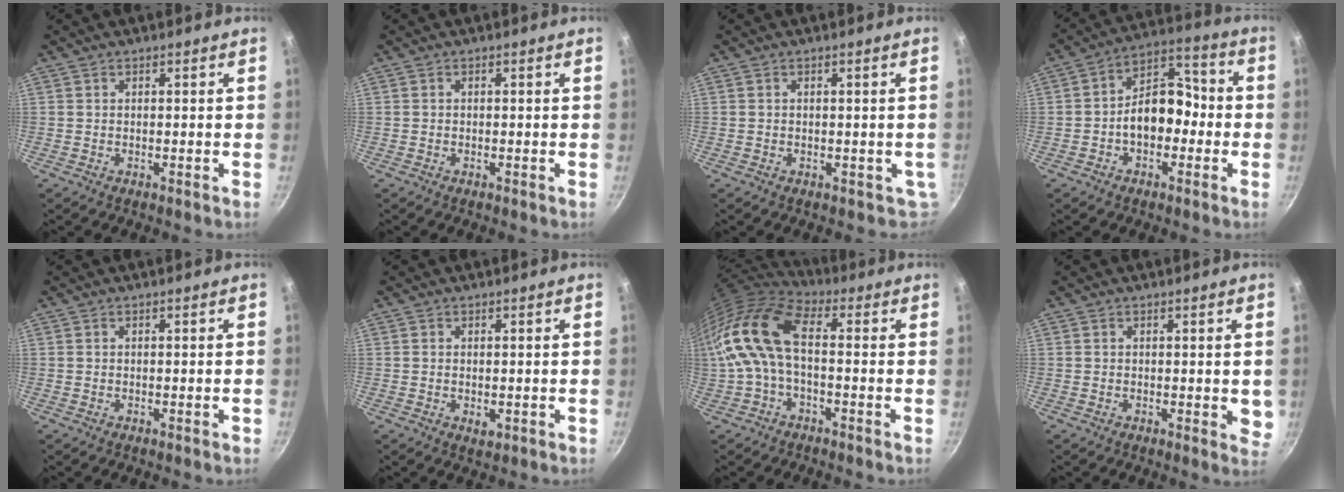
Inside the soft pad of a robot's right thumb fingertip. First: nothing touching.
{"total": 0.0}
{"total": 2.0, "force": [-0.1, 1.8, 0.8], "torque": [-0.001, 0.000, 0.003]}
{"total": 11.3, "force": [-2.2, 7.7, 8.0], "torque": [-0.075, 0.053, -0.049]}
{"total": 0.6, "force": [-0.2, 0.1, 0.5], "torque": [-0.005, 0.004, -0.003]}
{"total": 1.8, "force": [-0.2, 1.1, 1.4], "torque": [-0.021, -0.004, -0.002]}
{"total": 15.5, "force": [-0.2, 8.3, 13.1], "torque": [-0.270, 0.025, -0.020]}
{"total": 3.2, "force": [0.1, 1.4, 2.9], "torque": [-0.023, -0.006, 0.001]}